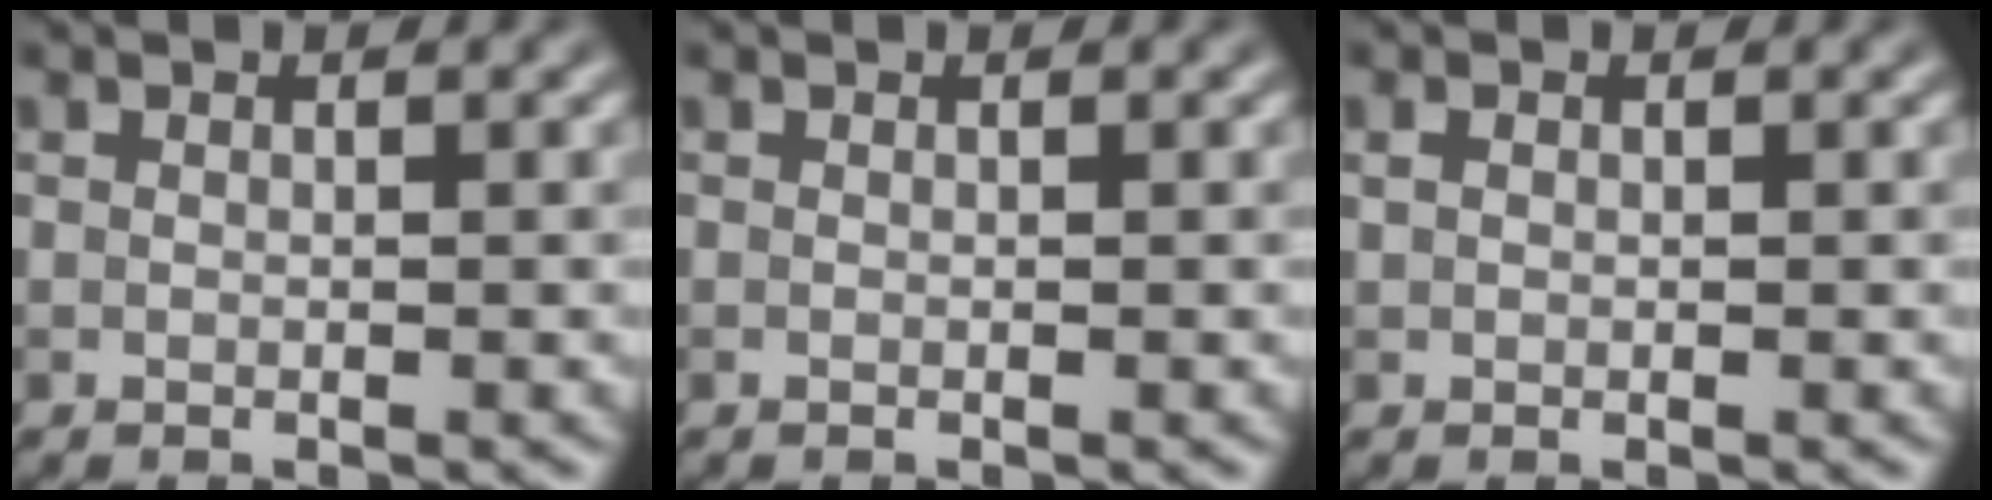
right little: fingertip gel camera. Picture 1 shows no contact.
{"total": 0.0}
{"total": 0.7, "force": [0.2, 0.5, 0.4], "torque": [-0.009, 0.000, 0.005]}